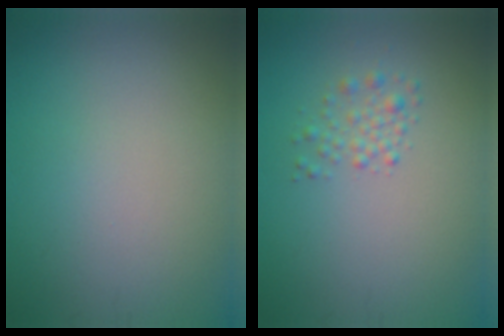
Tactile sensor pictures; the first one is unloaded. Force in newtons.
{"total": 1.5, "press": 1.5, "slide": 0.1}